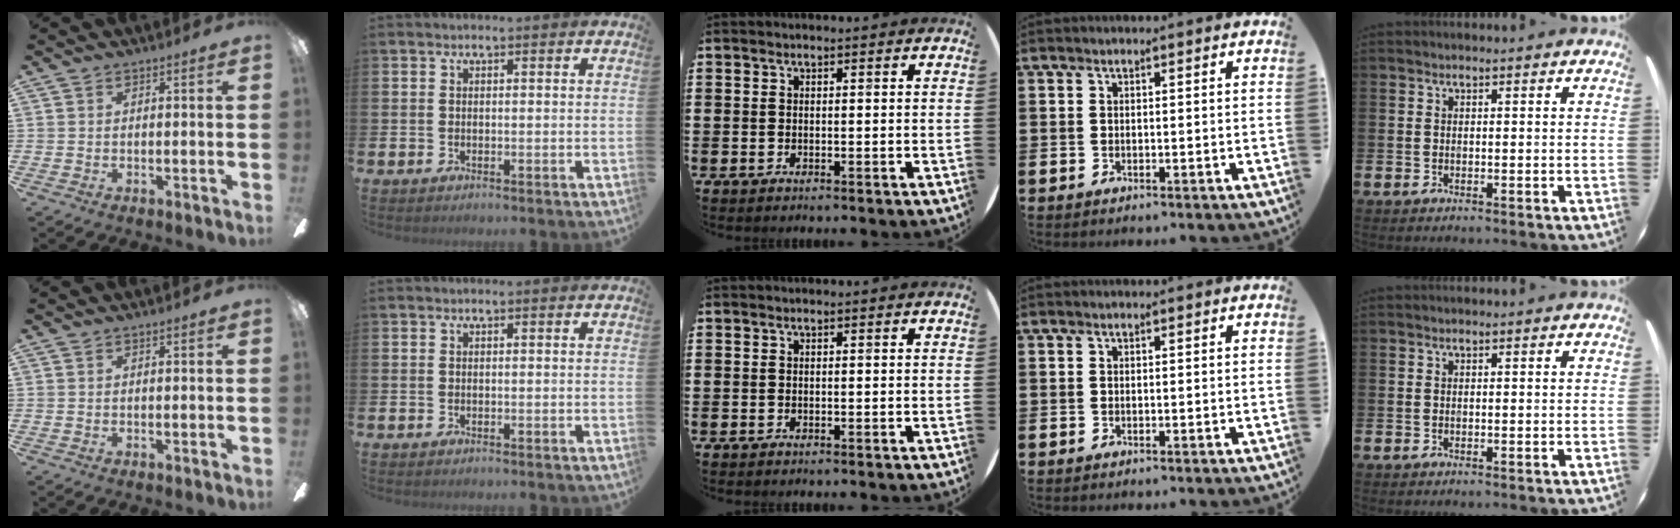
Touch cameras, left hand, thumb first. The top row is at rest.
{}